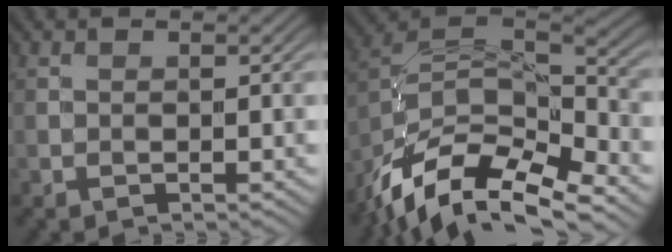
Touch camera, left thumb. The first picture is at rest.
{"total": 15.3, "force": [-9.7, 7.0, 9.5], "torque": [-0.219, -0.016, -0.174]}